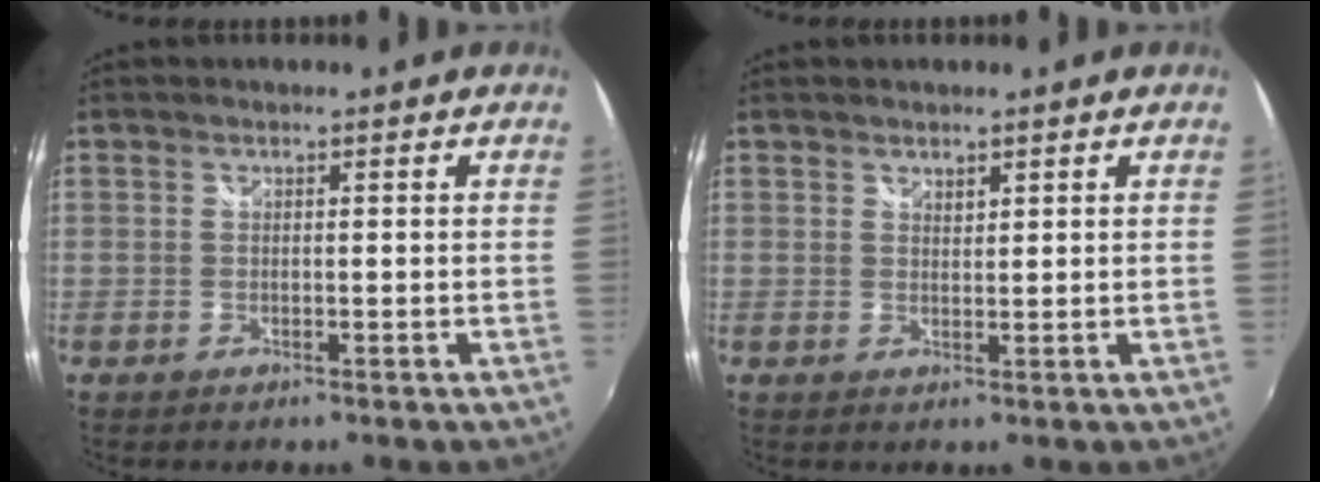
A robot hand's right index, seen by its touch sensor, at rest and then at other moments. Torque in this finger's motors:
{"motor_torque": [-0.14, 0.10, 0.07, 0.00]}